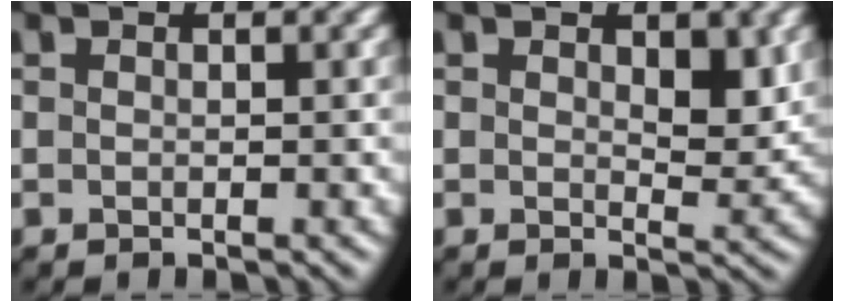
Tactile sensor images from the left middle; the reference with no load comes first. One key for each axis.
{"total": 2.7, "fx": 0.8, "fy": 1.3, "fz": 2.2, "tx": -0.028, "ty": -0.007, "tz": 0.016}